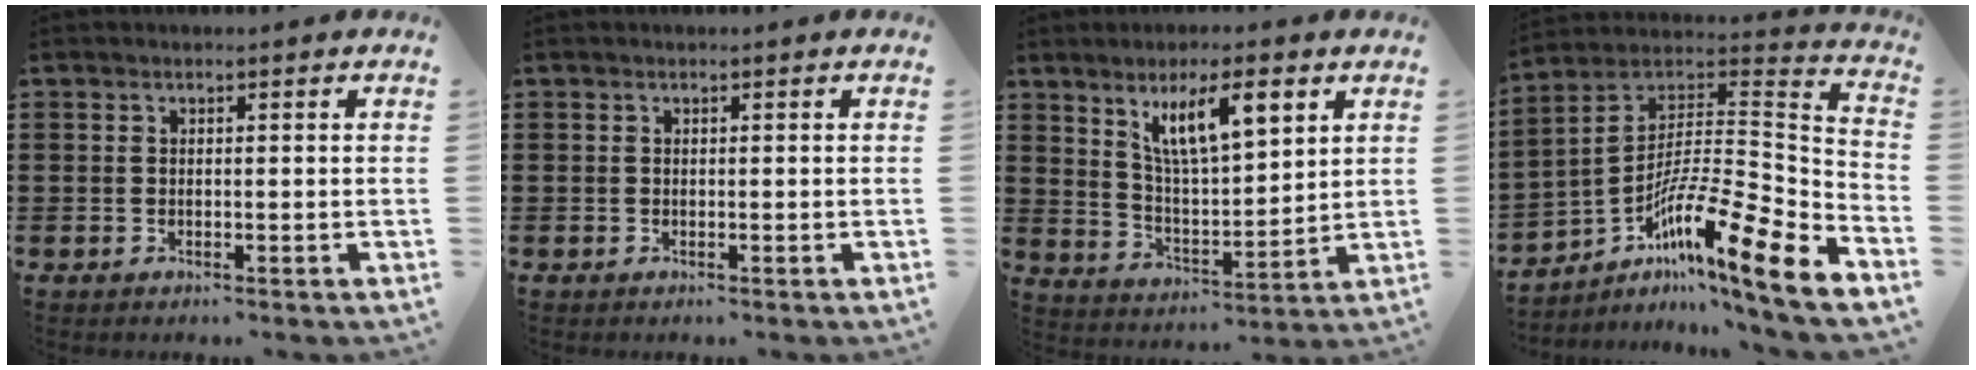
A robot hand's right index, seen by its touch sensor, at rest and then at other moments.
{"total": 0.0}
{"total": 9.6, "force": [4.9, 2.7, 7.7], "torque": [-0.144, -0.005, 0.082]}
{"total": 13.4, "force": [-8.0, 1.3, 10.7], "torque": [-0.169, -0.022, -0.152]}